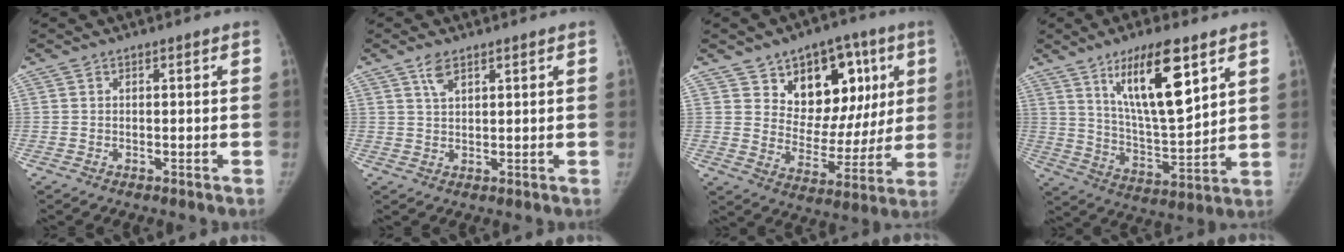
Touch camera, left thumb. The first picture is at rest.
{"total": 3.1, "force": [2.0, 1.3, 2.0], "torque": [-0.038, -0.003, 0.042]}
{"total": 18.1, "force": [7.8, 12.0, 11.0], "torque": [-0.088, -0.023, 0.122]}
{"total": 16.9, "force": [8.6, 4.8, 13.7], "torque": [-0.210, -0.051, 0.158]}